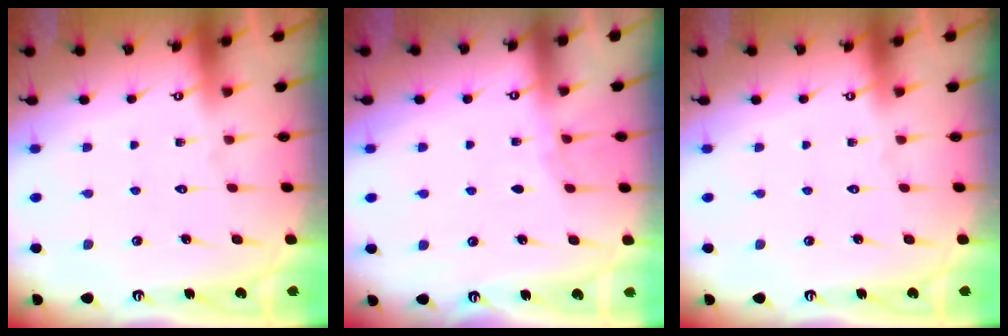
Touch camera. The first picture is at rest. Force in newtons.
{"total": 2.8, "press": 2.7, "slide": 0.4}
{"total": 0.0}